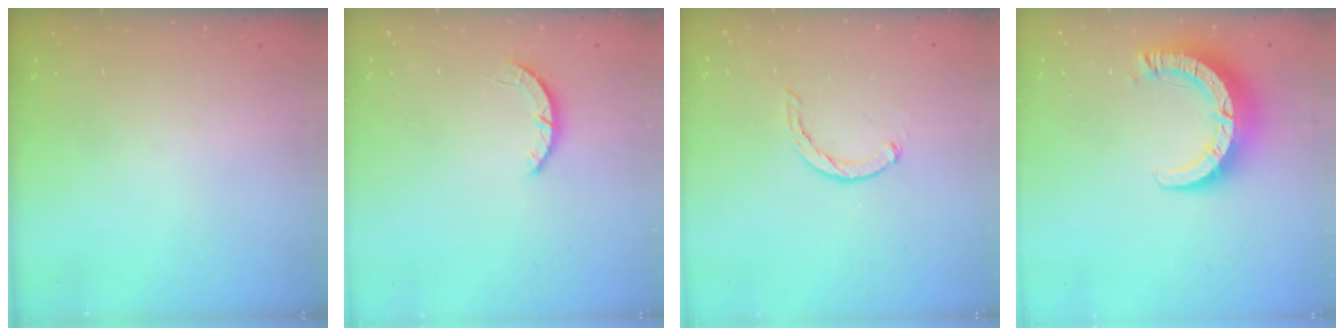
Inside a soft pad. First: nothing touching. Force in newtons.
{"total": 2.8, "press": 2.8, "slide": 0.4}
{"total": 1.1, "press": 1.1, "slide": 0.2}
{"total": 9.2, "press": 9.2, "slide": 1.2}